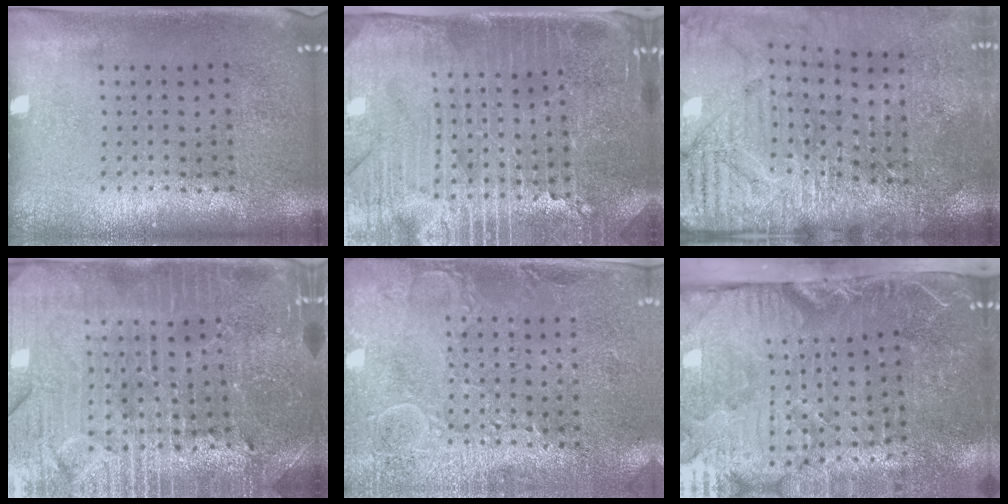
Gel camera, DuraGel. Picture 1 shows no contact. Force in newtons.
{"total": 4.4, "press": 4.1, "slide": 1.8}
{"total": 3.6, "press": 3.4, "slide": 1.2}
{"total": 3.8, "press": 3.7, "slide": 0.8}
{"total": 2.8, "press": 2.5, "slide": 1.2}
{"total": 5.3, "press": 4.4, "slide": 2.9}